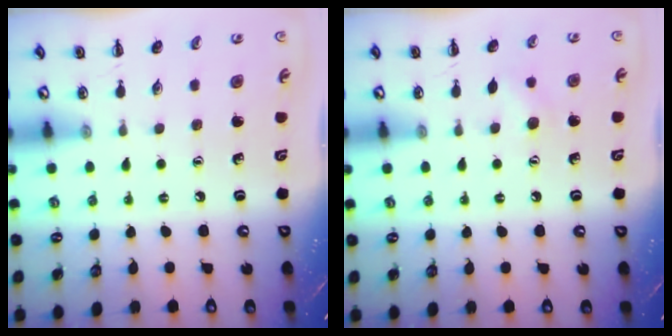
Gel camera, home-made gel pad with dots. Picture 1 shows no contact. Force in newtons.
{"total": 5.7, "press": 5.6, "slide": 1.4}